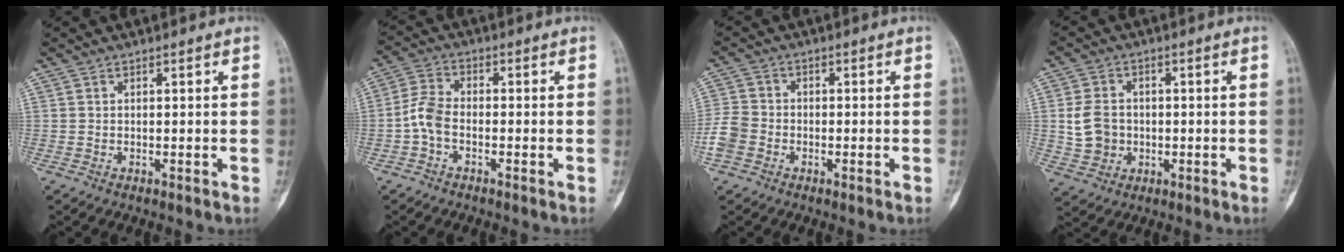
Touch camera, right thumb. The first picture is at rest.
{"total": 5.2, "force": [-1.7, 3.0, 3.9], "torque": [-0.085, 0.020, -0.042]}
{"total": 5.3, "force": [-2.1, 4.1, 2.6], "torque": [-0.051, 0.011, -0.049]}
{"total": 7.1, "force": [-0.1, 6.0, 3.8], "torque": [-0.054, 0.008, 0.002]}